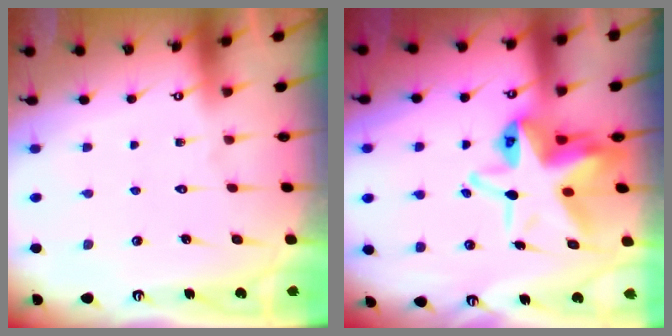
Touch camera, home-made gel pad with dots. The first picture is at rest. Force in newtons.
{"total": 11.1, "press": 11.0, "slide": 0.9}